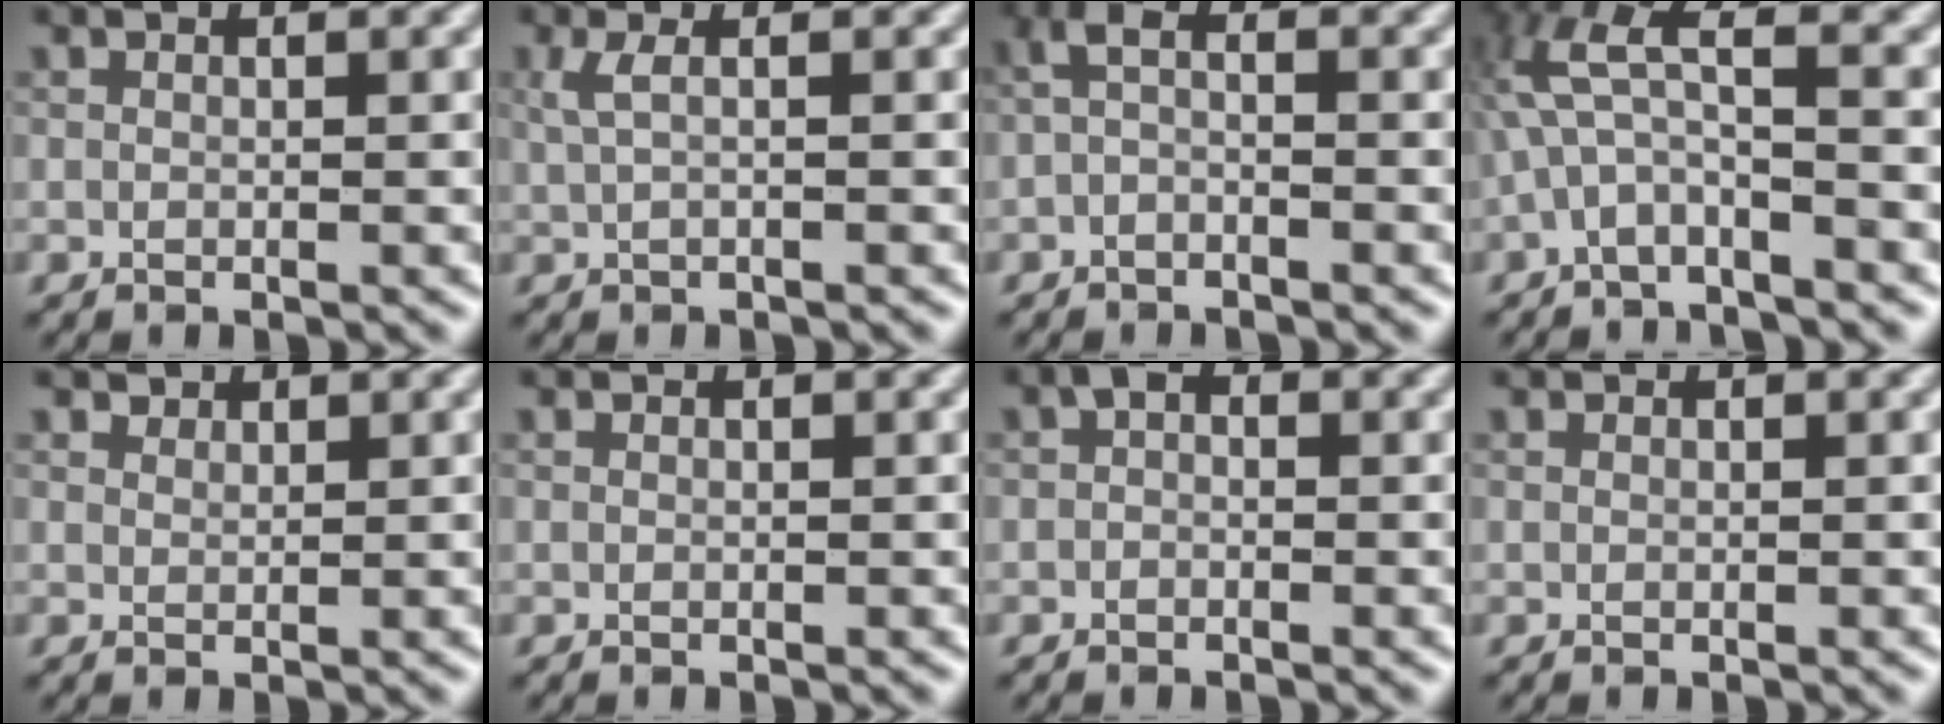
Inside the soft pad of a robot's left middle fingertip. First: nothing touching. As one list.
[{"total": 1.8, "force": [0.4, 0.6, 1.7], "torque": [-0.034, 0.002, 0.006]}, {"total": 1.7, "force": [-0.6, 0.7, 1.5], "torque": [-0.038, 0.005, -0.017]}, {"total": 4.8, "force": [-0.6, 1.4, 4.6], "torque": [-0.111, 0.018, -0.019]}, {"total": 1.3, "force": [1.2, 0.6, 0.1], "torque": [-0.006, -0.006, 0.022]}, {"total": 0.0}, {"total": 0.9, "force": [-0.2, 0.7, 0.6], "torque": [-0.013, 0.002, -0.008]}, {"total": 0.0}]